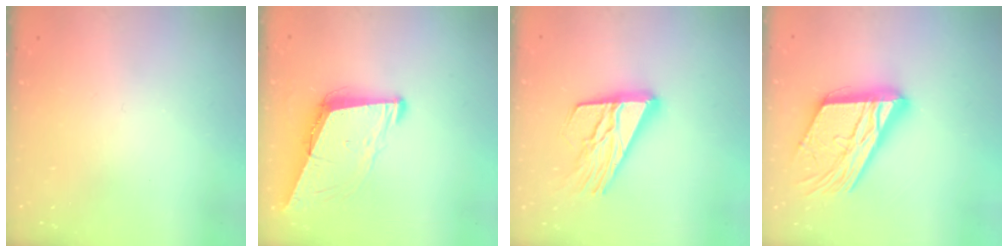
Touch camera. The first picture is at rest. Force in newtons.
{"total": 8.8, "press": 8.0, "slide": 3.6}
{"total": 16.5, "press": 16.4, "slide": 1.5}
{"total": 21.7, "press": 21.6, "slide": 2.3}